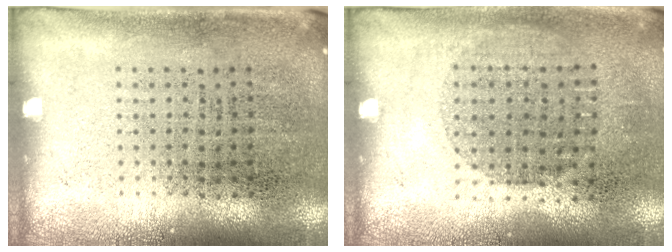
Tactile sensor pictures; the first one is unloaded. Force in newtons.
{"total": 1.0, "press": 0.8, "slide": 0.5}